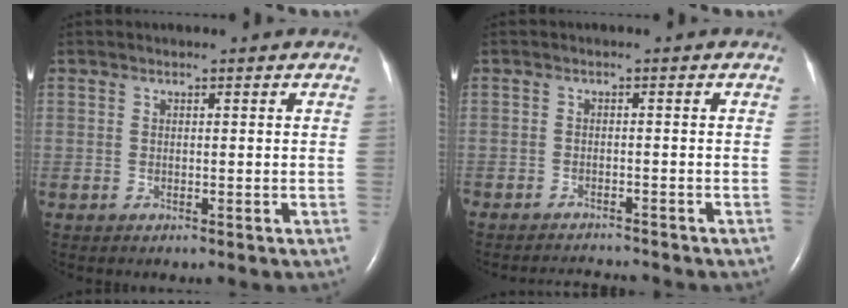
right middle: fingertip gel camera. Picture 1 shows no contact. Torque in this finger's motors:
{"motor_torque": [-0.12, 0.17, -0.06, -0.01]}